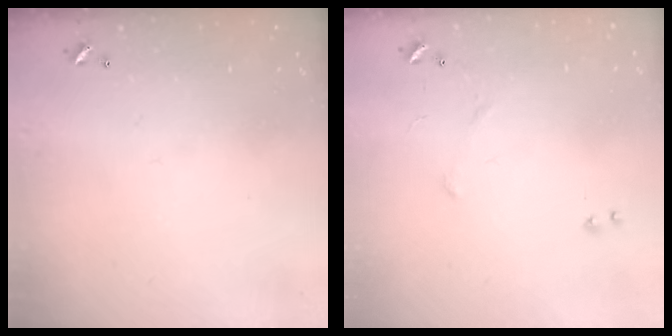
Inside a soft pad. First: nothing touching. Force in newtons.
{"total": 6.7, "press": 6.7, "slide": 0.9}